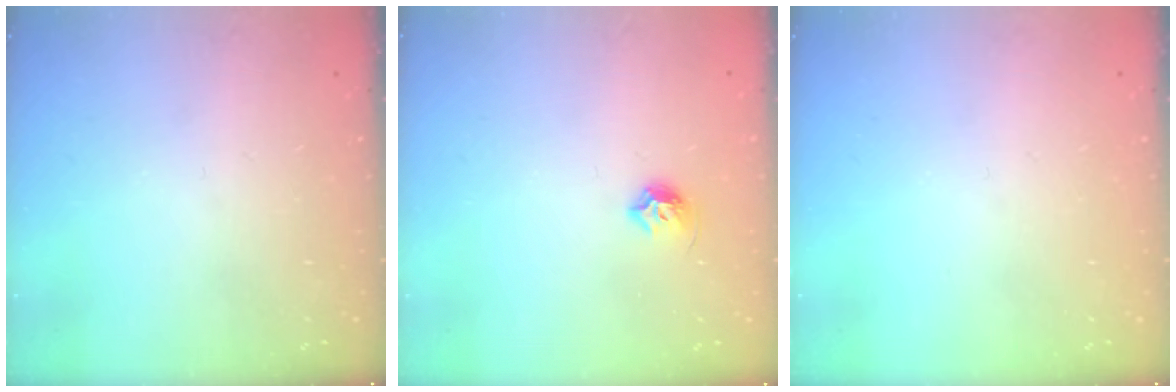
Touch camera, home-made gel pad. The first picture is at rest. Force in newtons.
{"total": 6.0, "press": 5.9, "slide": 1.1}
{"total": 0.0}